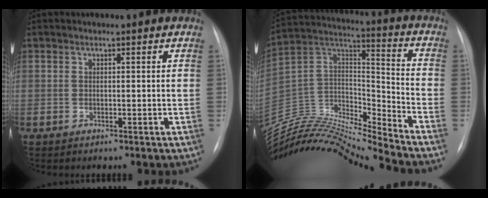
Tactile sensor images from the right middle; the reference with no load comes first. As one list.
[{"total": 20.5, "force": [-19.9, -1.0, 4.9], "torque": [-0.086, 0.038, -0.347]}]